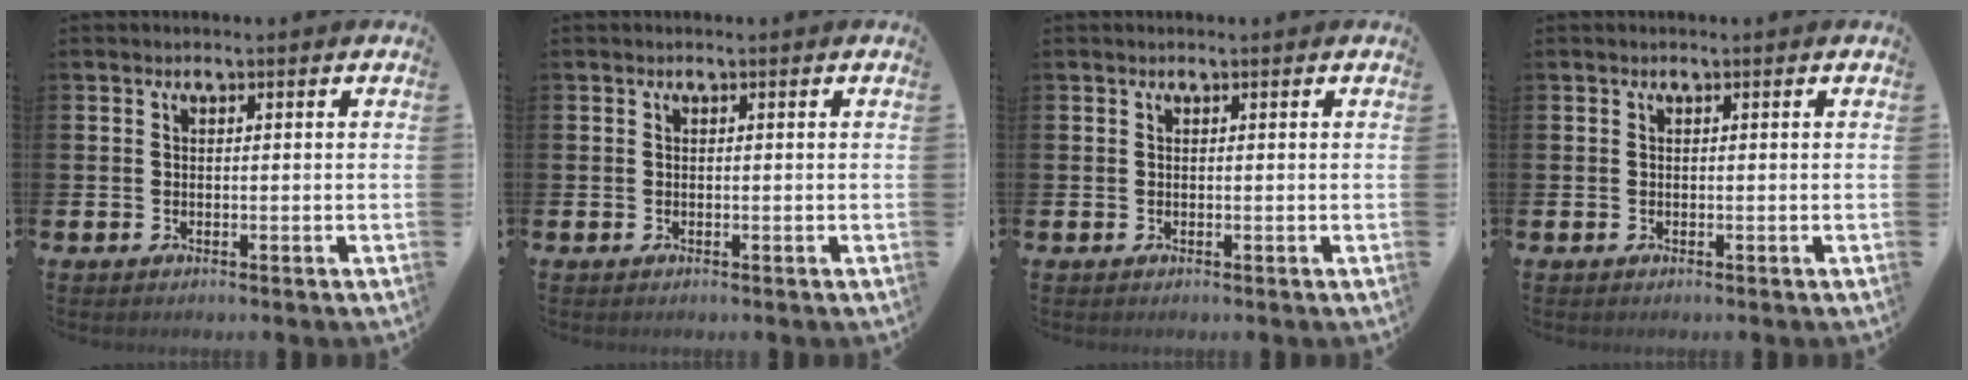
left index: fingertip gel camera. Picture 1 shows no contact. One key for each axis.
{"total": 0.0}
{"total": 0.0}
{"total": 0.0}